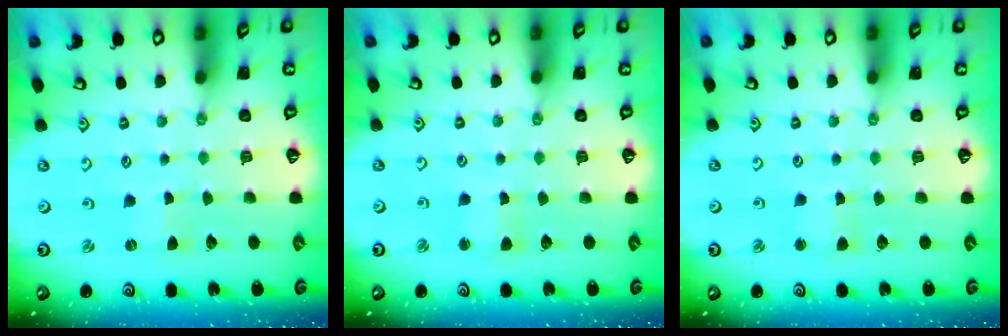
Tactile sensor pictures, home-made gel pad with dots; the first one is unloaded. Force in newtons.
{"total": 2.5, "press": 2.5, "slide": 0.3}
{"total": 3.0, "press": 2.9, "slide": 0.6}